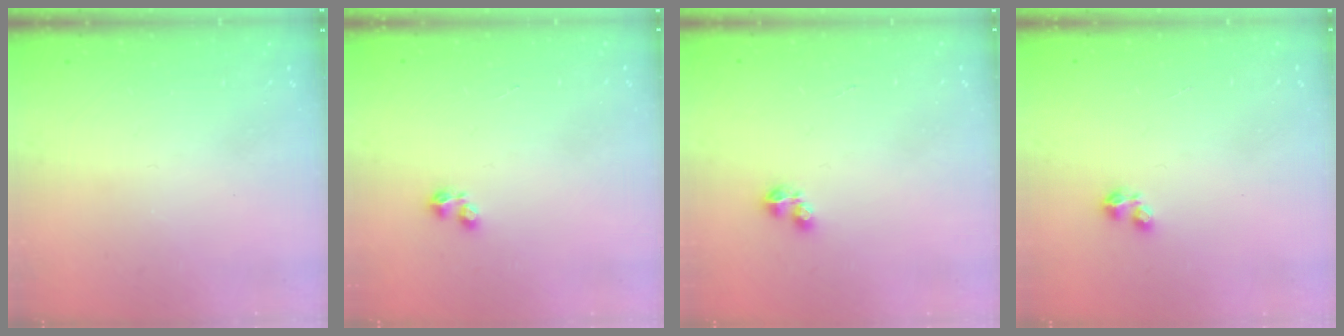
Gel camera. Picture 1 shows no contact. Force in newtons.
{"total": 2.9, "press": 2.8, "slide": 0.5}
{"total": 2.7, "press": 2.7, "slide": 0.5}
{"total": 2.0, "press": 2.0, "slide": 0.4}